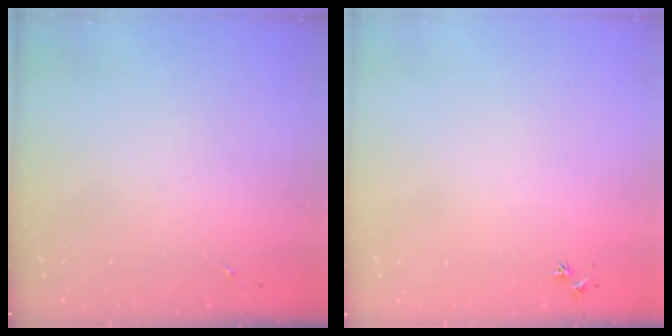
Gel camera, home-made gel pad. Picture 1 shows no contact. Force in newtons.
{"total": 2.5, "press": 2.5, "slide": 0.3}